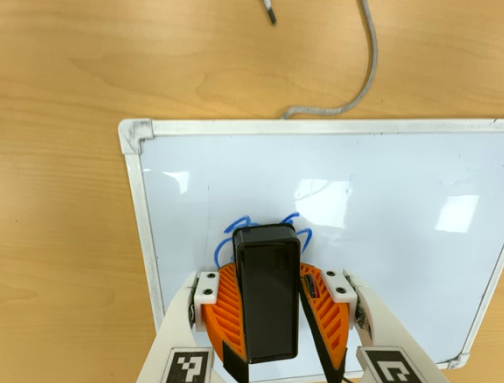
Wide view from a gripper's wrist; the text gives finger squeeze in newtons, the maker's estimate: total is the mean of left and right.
{"total": 14.8, "left": 17.4, "right": 12.1}